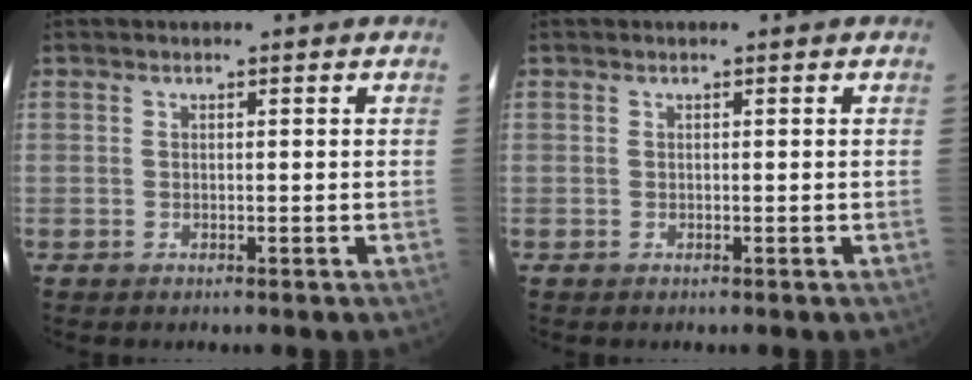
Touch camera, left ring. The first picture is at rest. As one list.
[{"total": 0.0}]